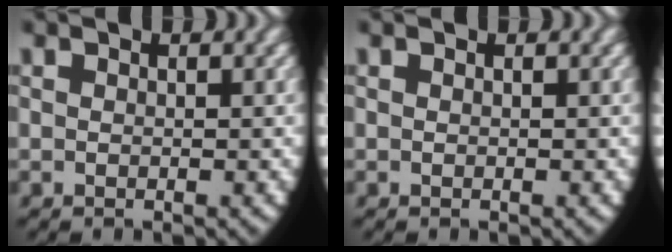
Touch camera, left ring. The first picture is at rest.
{"total": 0.0}